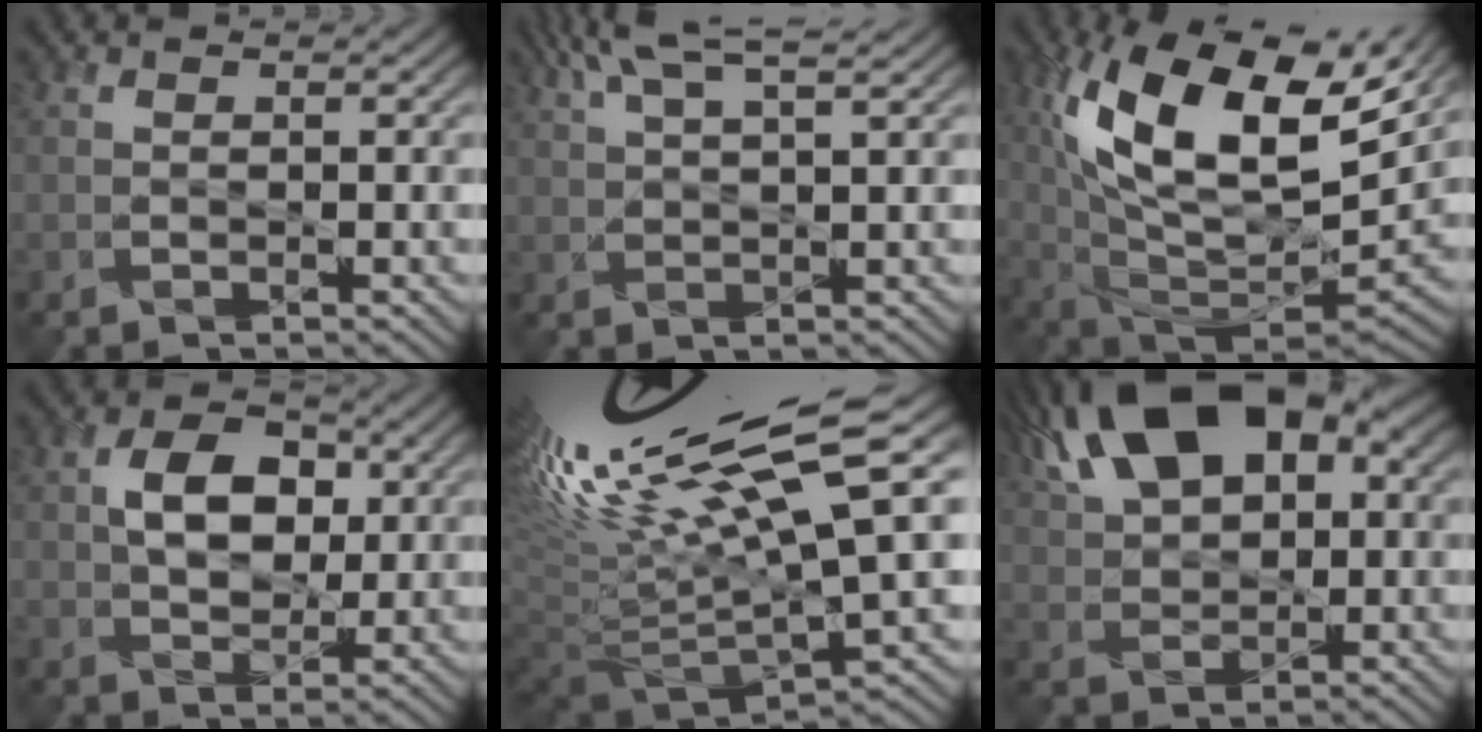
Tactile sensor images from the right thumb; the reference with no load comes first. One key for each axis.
{"total": 6.0, "fx": 4.0, "fy": 1.1, "fz": 4.3, "tx": -0.083, "ty": 0.020, "tz": 0.070}
{"total": 18.3, "fx": 6.8, "fy": 9.0, "fz": 14.4, "tx": -0.298, "ty": 0.017, "tz": 0.122}
{"total": 6.6, "fx": 1.1, "fy": 4.5, "fz": 4.7, "tx": -0.087, "ty": 0.006, "tz": 0.014}
{"total": 20.2, "fx": 7.9, "fy": 4.6, "fz": 18.0, "tx": -0.312, "ty": 0.039, "tz": 0.149}
{"total": 17.2, "fx": 7.2, "fy": 9.3, "fz": 12.5, "tx": -0.237, "ty": 0.050, "tz": 0.103}